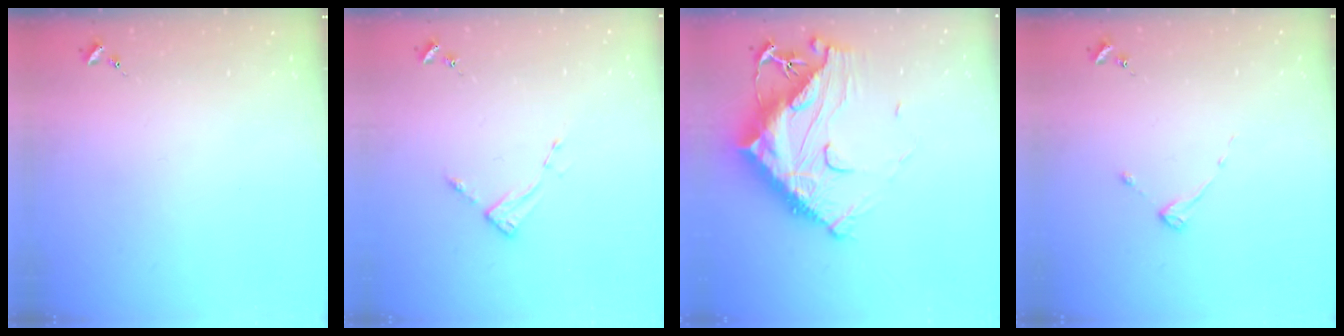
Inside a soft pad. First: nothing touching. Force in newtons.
{"total": 3.0, "press": 3.0, "slide": 0.5}
{"total": 20.5, "press": 20.4, "slide": 1.8}
{"total": 2.6, "press": 2.5, "slide": 0.4}